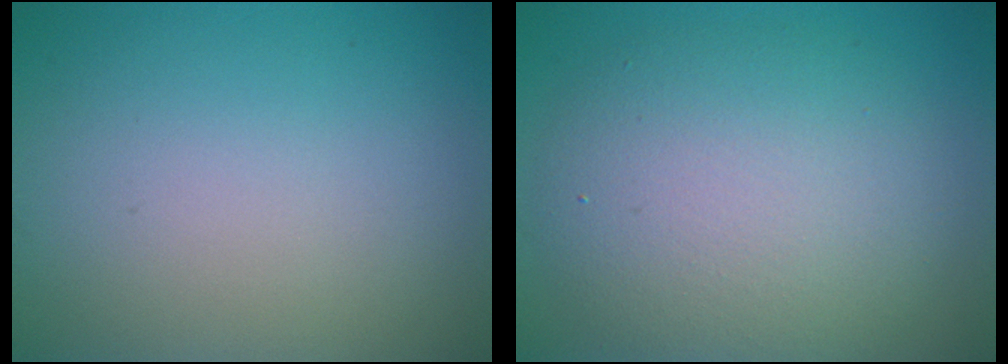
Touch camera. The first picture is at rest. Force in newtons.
{"total": 7.5, "press": 7.5, "slide": 0.2}